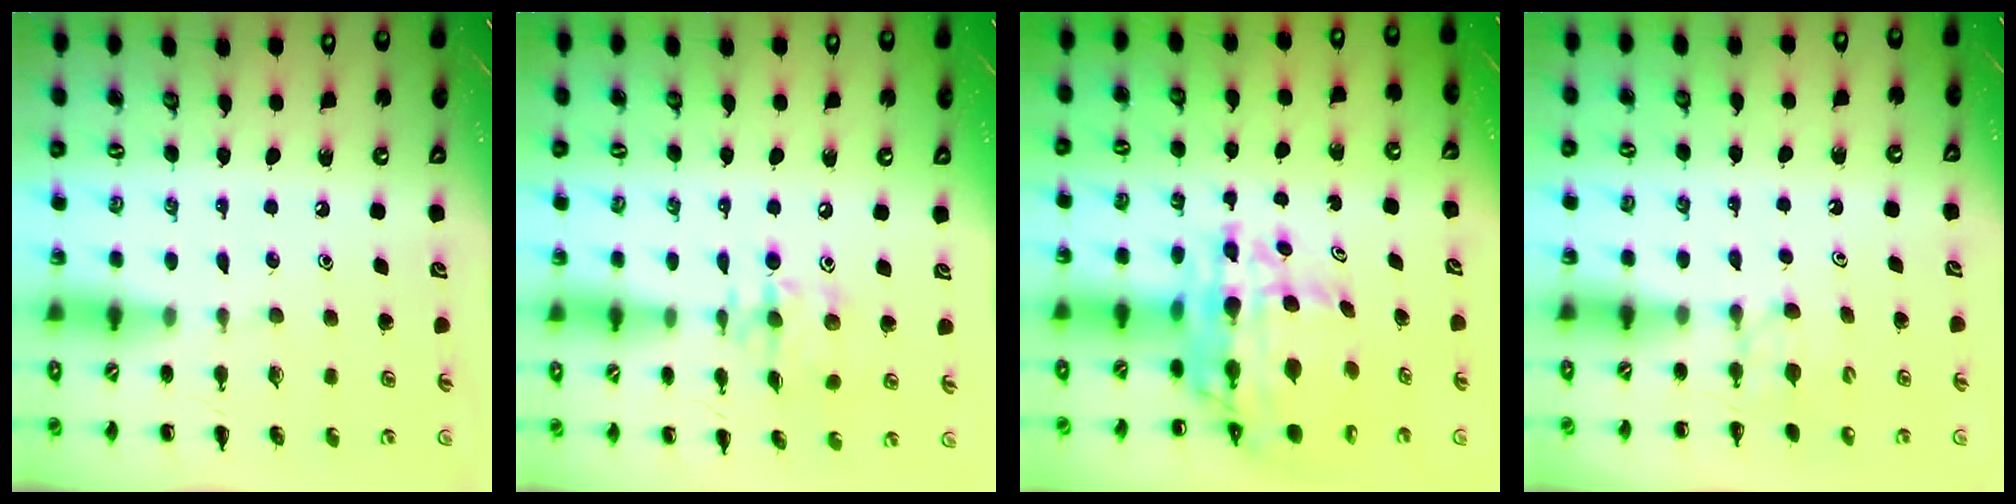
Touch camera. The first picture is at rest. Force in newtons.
{"total": 9.7, "press": 9.6, "slide": 0.9}
{"total": 12.0, "press": 11.4, "slide": 3.8}
{"total": 2.6, "press": 2.4, "slide": 1.1}